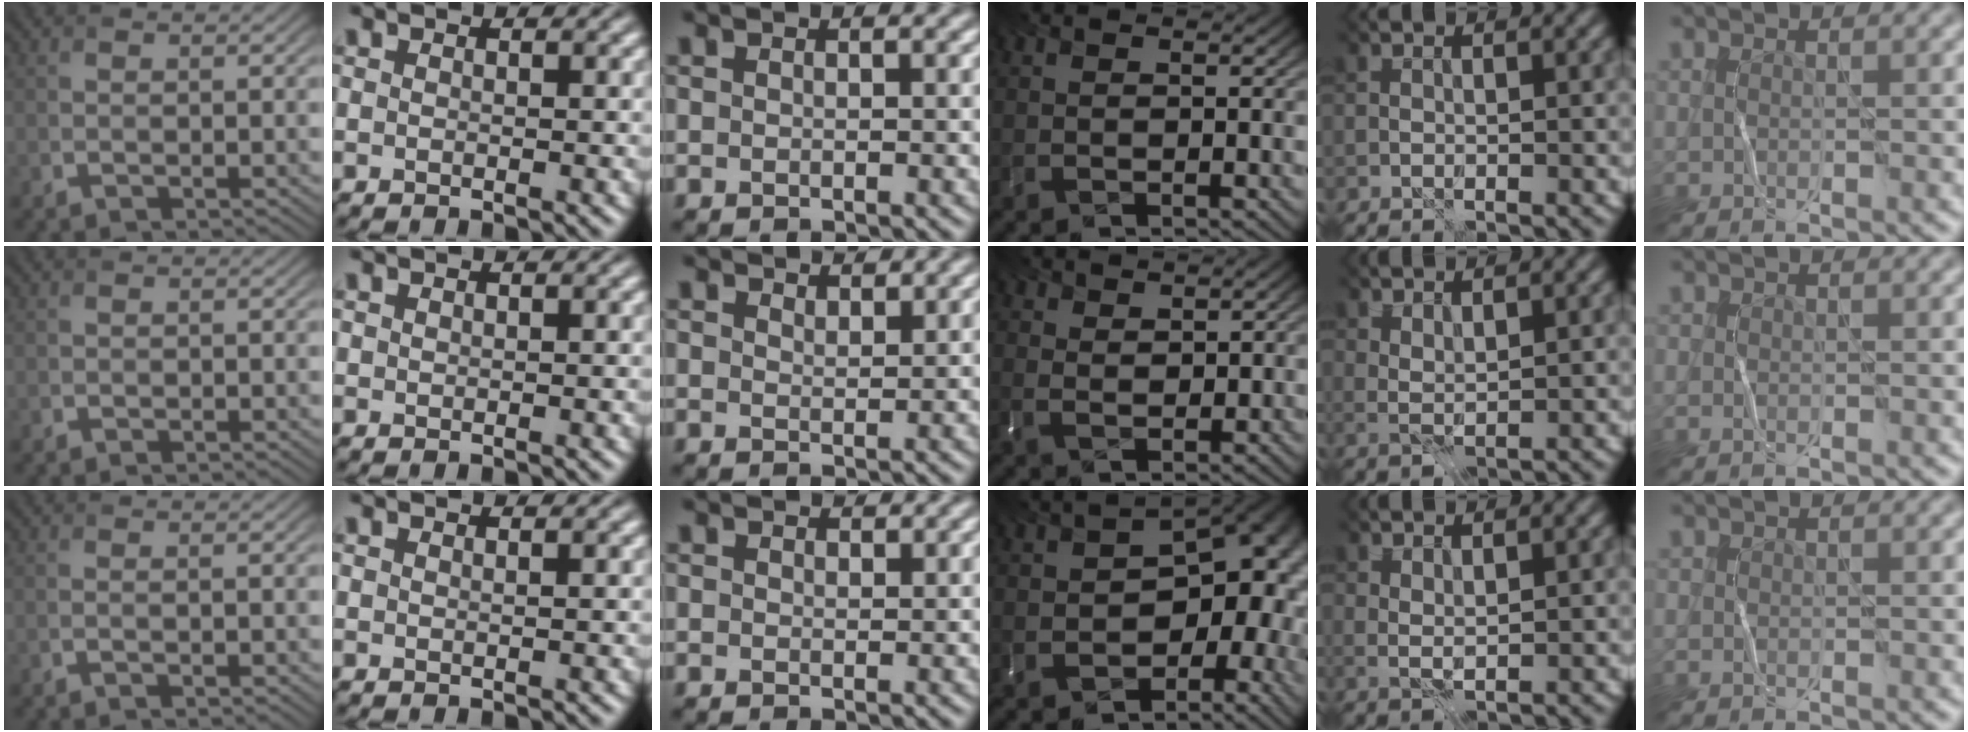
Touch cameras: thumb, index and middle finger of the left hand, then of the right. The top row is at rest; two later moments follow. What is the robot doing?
{"motion": "wrap", "object": "wrapping paper"}